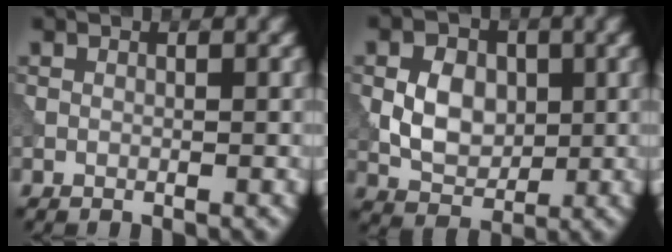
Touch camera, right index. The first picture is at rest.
{"total": 4.3, "force": [0.2, 3.1, 2.9], "torque": [-0.049, 0.000, 0.004]}